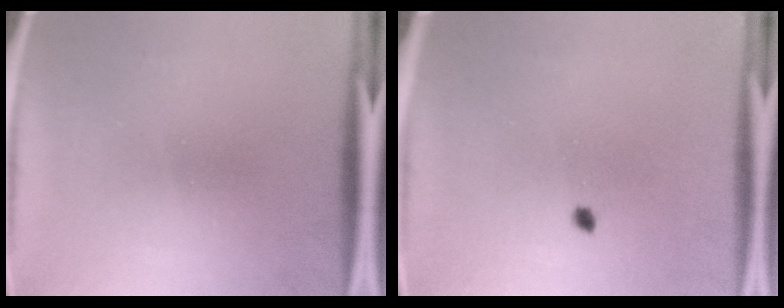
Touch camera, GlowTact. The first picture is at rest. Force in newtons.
{"total": 0.8}